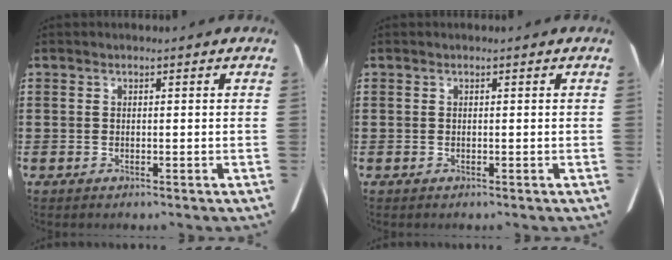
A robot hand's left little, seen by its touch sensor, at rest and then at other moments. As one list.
[{"total": 0.0}]